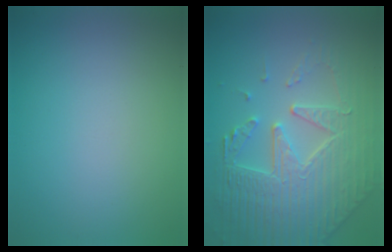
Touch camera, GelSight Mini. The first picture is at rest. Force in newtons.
{"total": 7.7, "press": 6.0, "slide": 4.8}